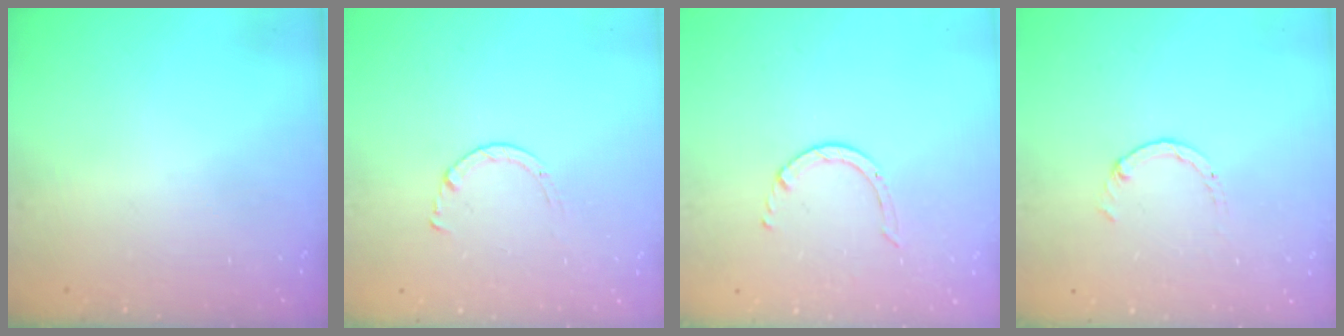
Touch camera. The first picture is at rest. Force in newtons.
{"total": 1.7, "press": 1.7, "slide": 0.2}
{"total": 2.5, "press": 2.4, "slide": 0.3}
{"total": 1.1, "press": 1.1, "slide": 0.2}